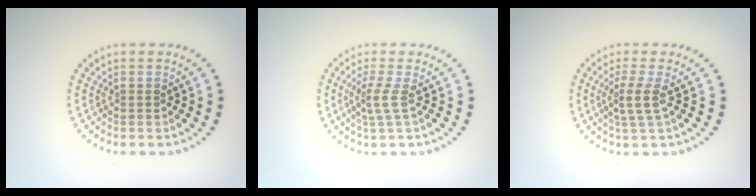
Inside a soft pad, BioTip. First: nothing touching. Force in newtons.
{"total": 2.0, "press": 1.3, "slide": 1.5}
{"total": 2.2, "press": 1.7, "slide": 1.4}